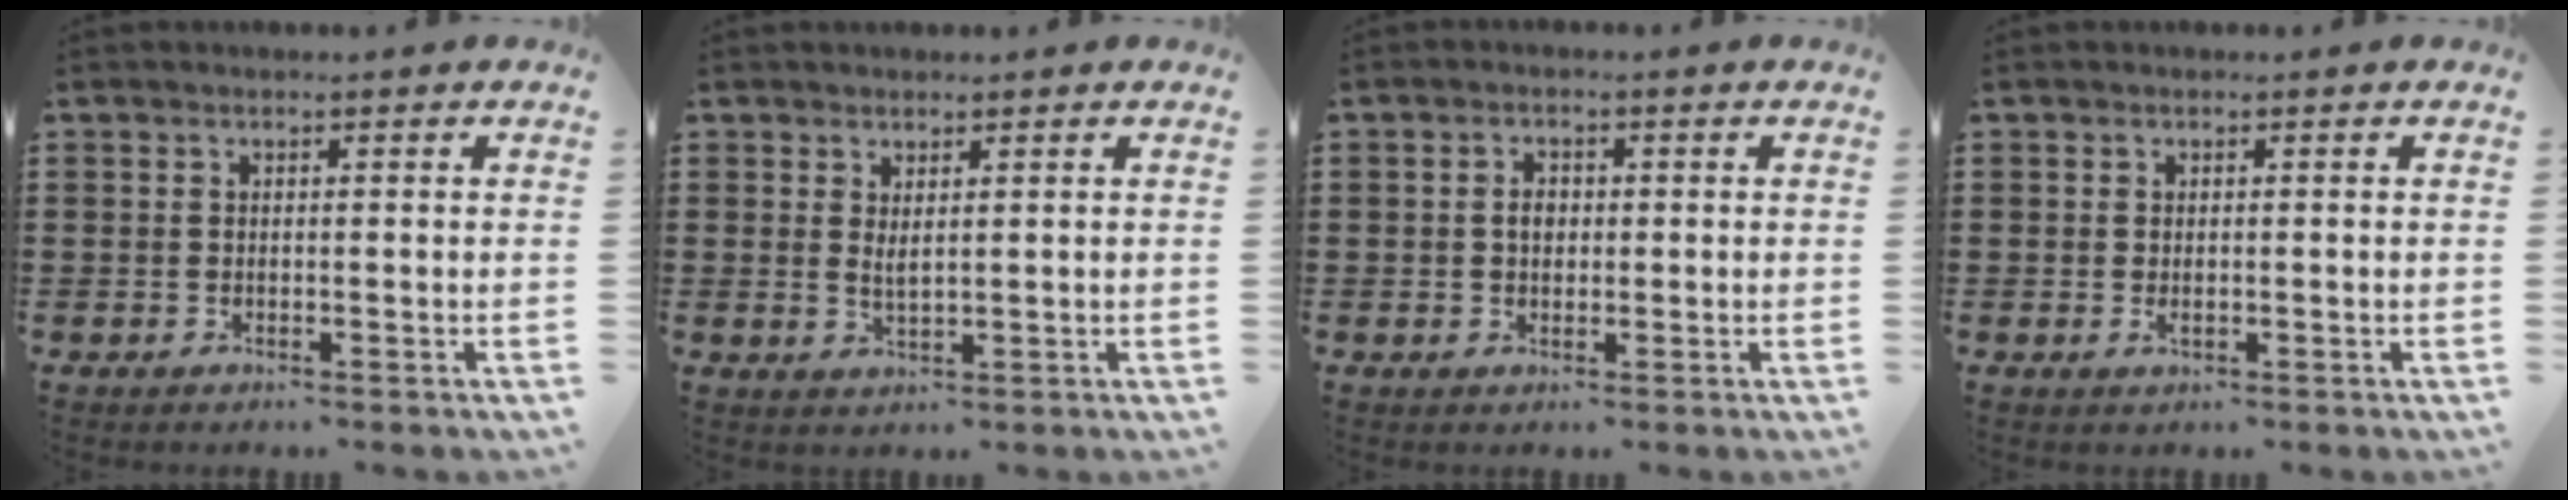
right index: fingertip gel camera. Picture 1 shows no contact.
{"total": 1.8, "force": [1.2, 0.3, 1.4], "torque": [-0.028, 0.001, 0.021]}
{"total": 2.3, "force": [0.0, 1.7, 1.6], "torque": [-0.034, 0.008, -0.002]}
{"total": 0.8, "force": [-0.1, 0.4, 0.7], "torque": [-0.013, -0.003, -0.002]}